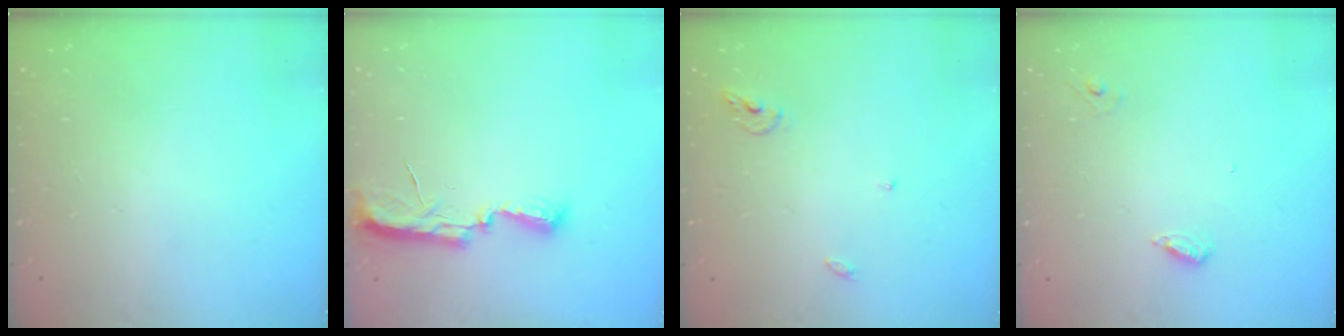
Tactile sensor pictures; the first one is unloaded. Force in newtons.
{"total": 7.2, "press": 7.2, "slide": 0.7}
{"total": 4.9, "press": 4.9, "slide": 0.4}
{"total": 4.6, "press": 4.6, "slide": 0.4}